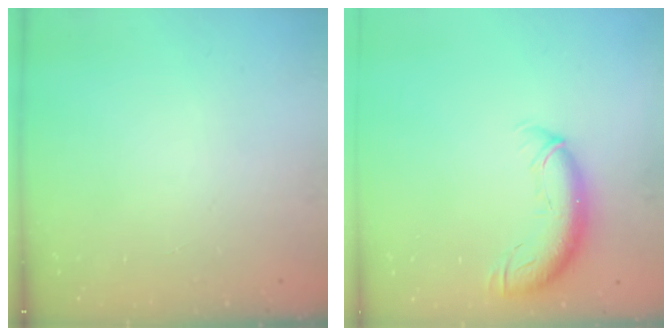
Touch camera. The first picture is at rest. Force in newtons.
{"total": 11.5, "press": 11.2, "slide": 2.8}